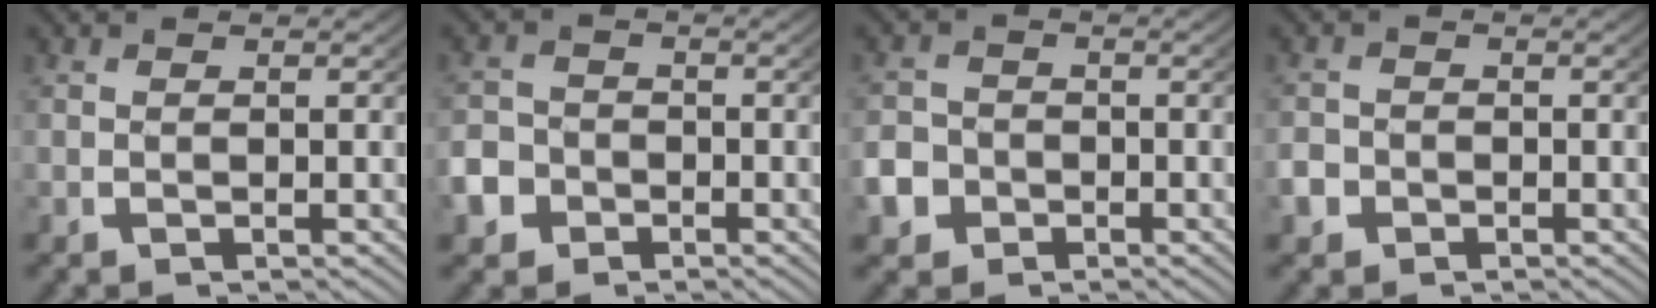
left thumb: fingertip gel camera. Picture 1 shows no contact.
{"total": 4.9, "force": [-2.3, 4.2, 0.9], "torque": [-0.032, -0.013, -0.041]}
{"total": 5.5, "force": [-2.3, 4.9, 1.2], "torque": [-0.037, -0.017, -0.040]}
{"total": 2.1, "force": [-1.1, 1.8, 0.4], "torque": [-0.014, -0.006, -0.021]}